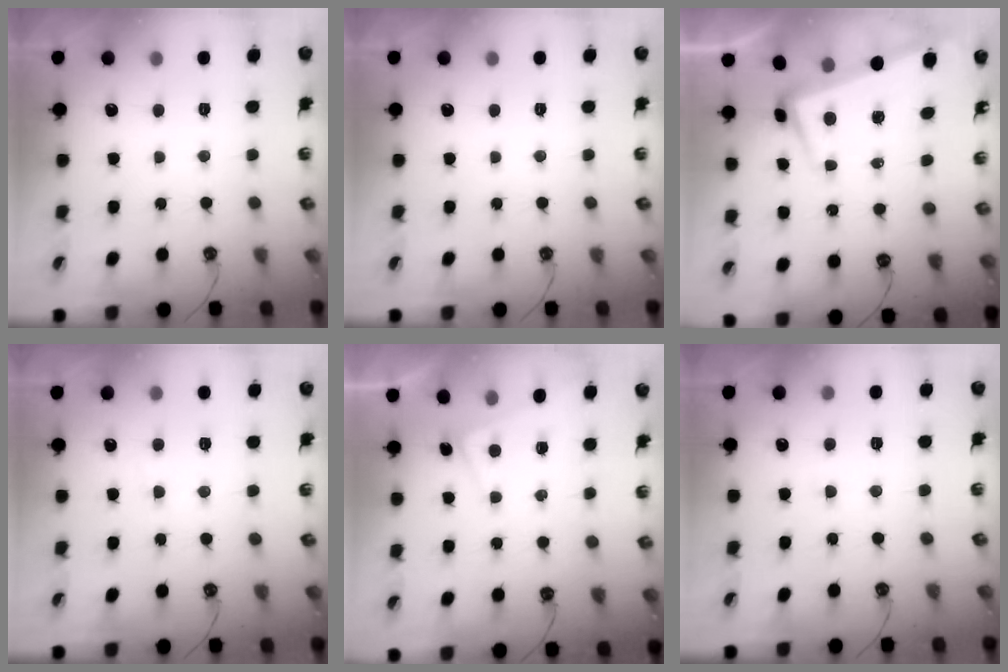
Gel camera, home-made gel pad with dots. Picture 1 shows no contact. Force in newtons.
{"total": 0.0}
{"total": 2.2, "press": 0.7, "slide": 2.1}
{"total": 2.1, "press": 2.1, "slide": 0.5}
{"total": 2.8, "press": 2.8, "slide": 0.1}
{"total": 2.9, "press": 2.8, "slide": 0.8}